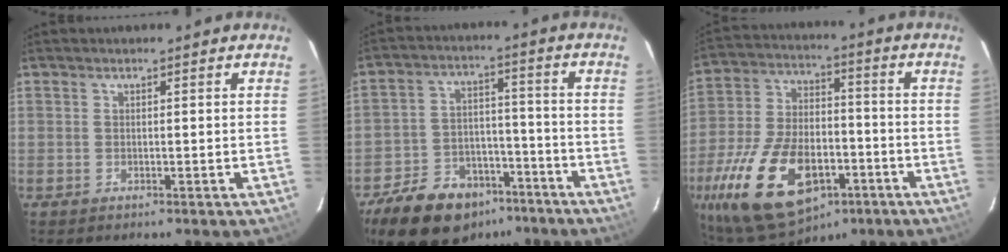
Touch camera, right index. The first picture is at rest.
{"total": 17.6, "force": [-12.0, 10.5, 7.4], "torque": [-0.175, 0.027, -0.176]}
{"total": 23.9, "force": [-11.5, 13.2, 16.3], "torque": [-0.348, -0.017, -0.180]}